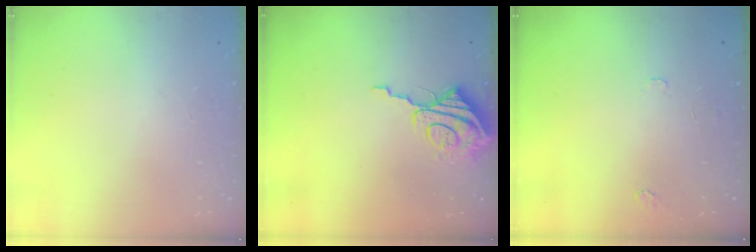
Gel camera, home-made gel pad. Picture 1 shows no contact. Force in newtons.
{"total": 9.1, "press": 9.0, "slide": 1.0}
{"total": 5.1, "press": 5.1, "slide": 0.5}